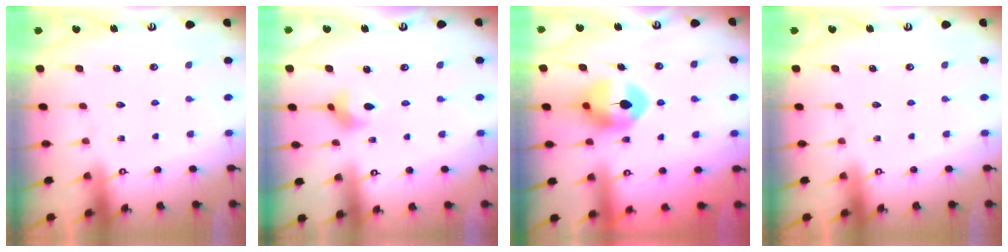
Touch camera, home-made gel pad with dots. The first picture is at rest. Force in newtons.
{"total": 3.7, "press": 3.6, "slide": 0.7}
{"total": 11.3, "press": 11.3, "slide": 0.5}
{"total": 0.0}